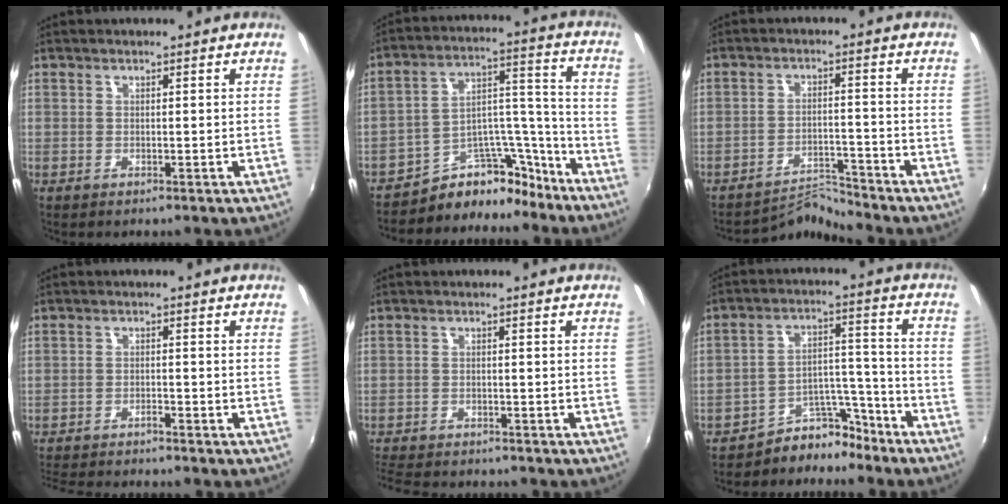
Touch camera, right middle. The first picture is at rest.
{"total": 12.5, "force": [-10.6, 5.8, 3.2], "torque": [-0.032, 0.077, -0.161]}
{"total": 5.4, "force": [-5.1, -1.4, -1.4], "torque": [0.009, 0.019, -0.086]}
{"total": 8.3, "force": [-7.8, 0.9, 2.8], "torque": [-0.075, -0.010, -0.126]}
{"total": 9.8, "force": [-8.8, 2.6, 3.4], "torque": [-0.094, -0.014, -0.141]}
{"total": 8.1, "force": [-7.3, 3.4, 0.7], "torque": [0.000, 0.051, -0.119]}